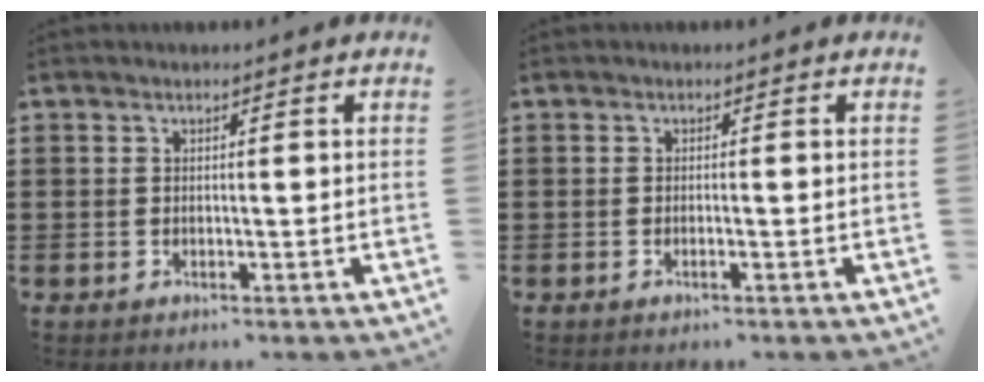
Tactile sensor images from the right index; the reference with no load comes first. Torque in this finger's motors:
{"motor_torque": [-0.39, 0.33, 0.00, -0.01]}